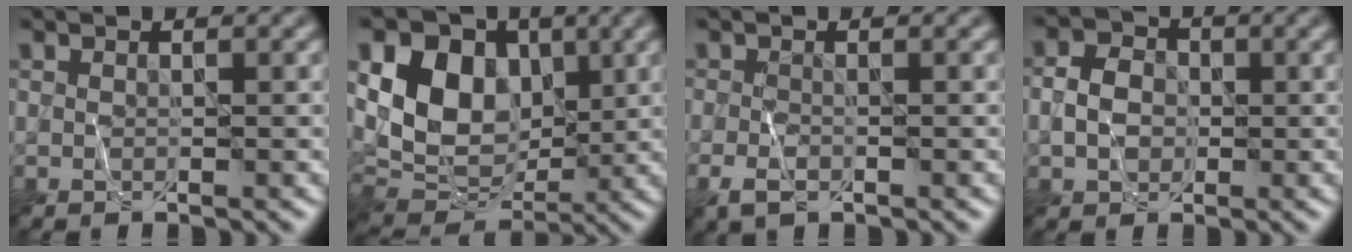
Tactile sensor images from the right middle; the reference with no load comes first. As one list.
[{"total": 9.9, "force": [2.3, 7.3, 6.2], "torque": [-0.116, 0.002, 0.031]}, {"total": 2.0, "force": [-0.8, 1.2, 1.3], "torque": [-0.029, -0.005, -0.016]}, {"total": 3.1, "force": [-0.5, 2.5, 1.8], "torque": [-0.037, 0.005, -0.011]}]